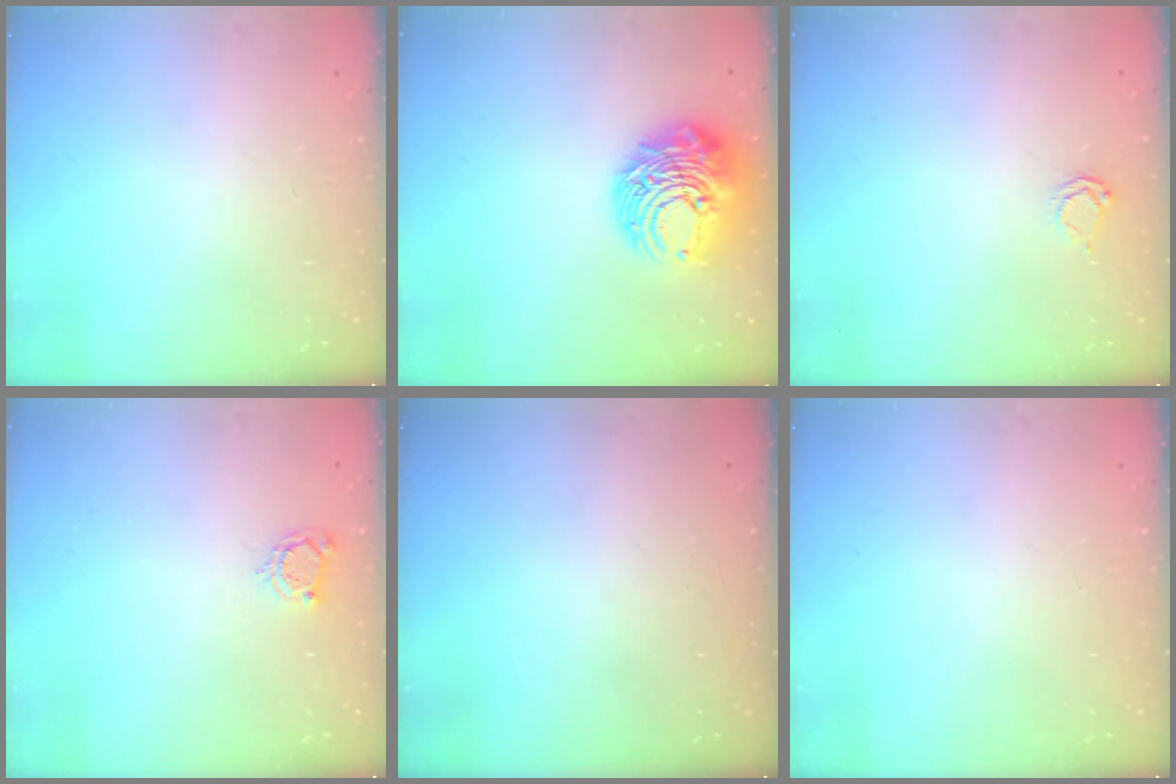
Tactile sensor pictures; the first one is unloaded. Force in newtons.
{"total": 12.3, "press": 12.3, "slide": 1.3}
{"total": 2.5, "press": 2.4, "slide": 0.3}
{"total": 3.8, "press": 3.8, "slide": 0.3}
{"total": 0.0}
{"total": 0.0}